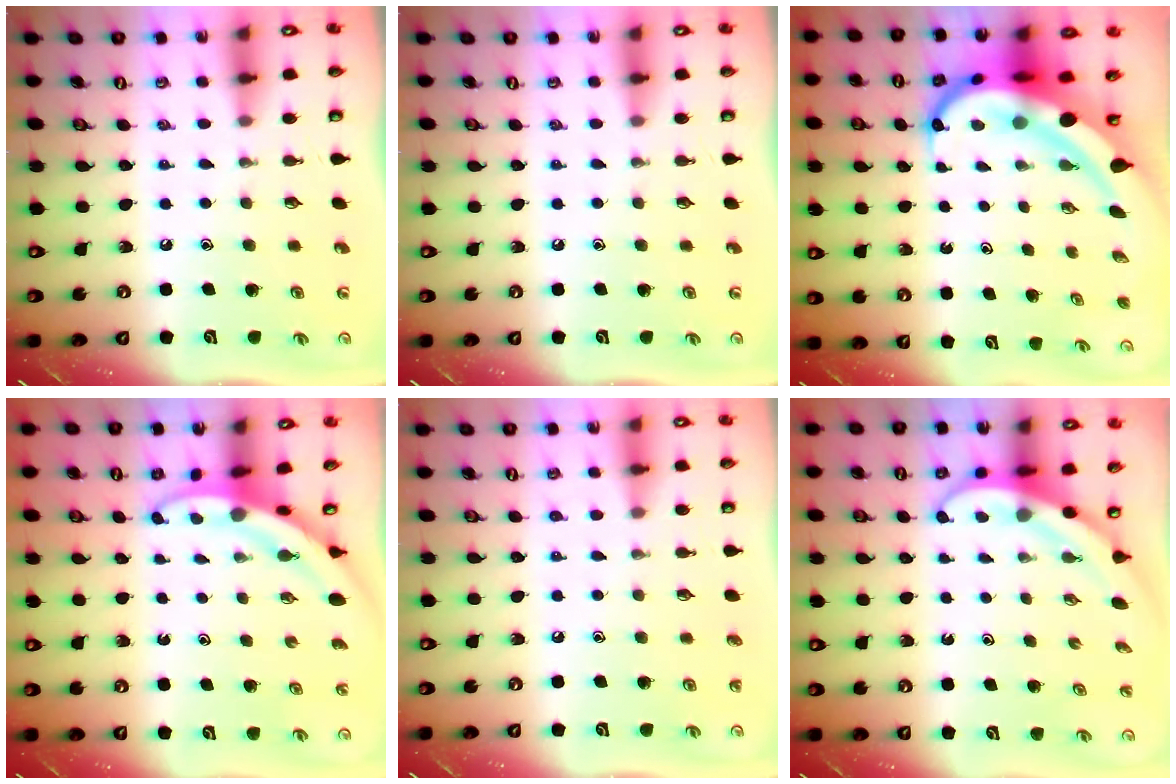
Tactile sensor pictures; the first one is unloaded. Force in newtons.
{"total": 0.0}
{"total": 12.8, "press": 12.7, "slide": 2.2}
{"total": 2.8, "press": 2.8, "slide": 0.3}
{"total": 2.9, "press": 2.8, "slide": 0.3}
{"total": 3.5, "press": 3.5, "slide": 0.1}